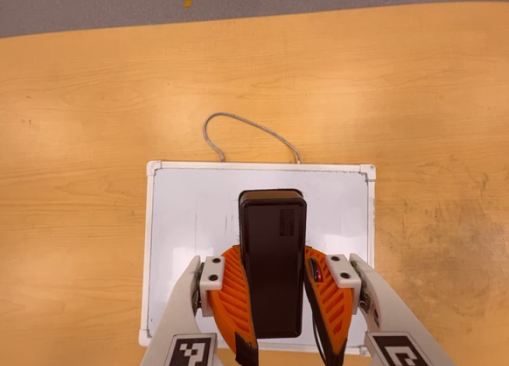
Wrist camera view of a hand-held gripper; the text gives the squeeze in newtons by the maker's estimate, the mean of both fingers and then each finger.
{"total": 9.0, "left": 8.1, "right": 9.9}